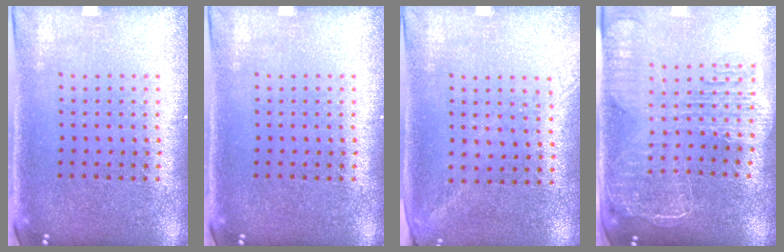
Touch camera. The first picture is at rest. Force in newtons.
{"total": 0.0}
{"total": 1.3, "press": 1.0, "slide": 0.9}
{"total": 2.7, "press": 2.3, "slide": 1.4}